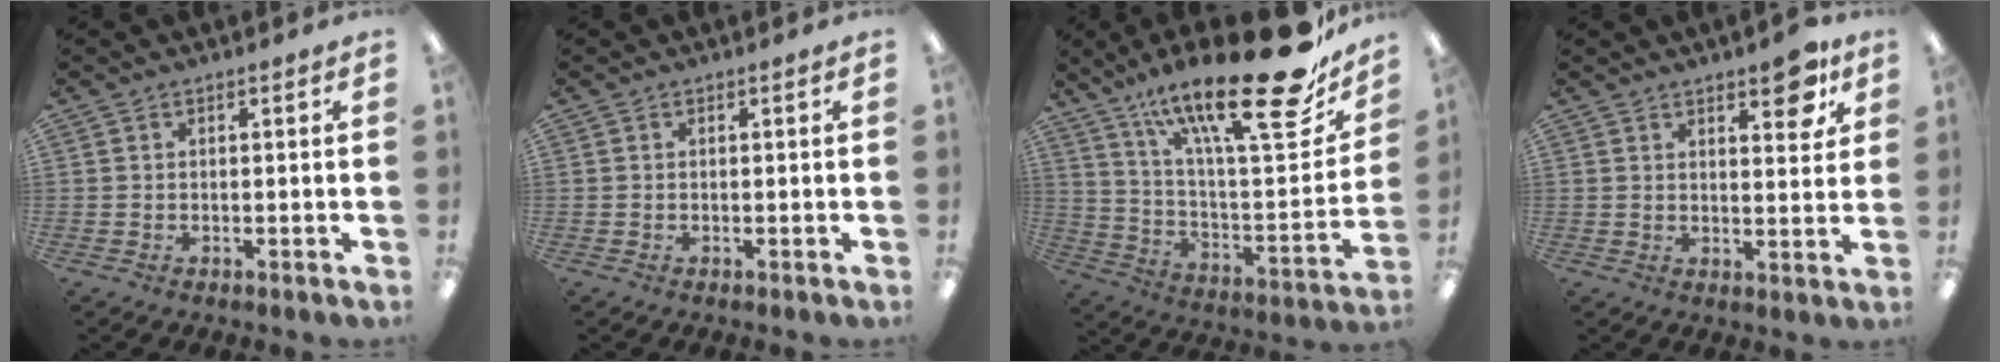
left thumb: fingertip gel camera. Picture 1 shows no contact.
{"total": 0.0}
{"total": 28.0, "force": [19.0, 7.4, 19.3], "torque": [-0.292, -0.123, 0.306]}
{"total": 7.6, "force": [5.2, 2.8, 4.8], "torque": [-0.051, -0.029, 0.081]}